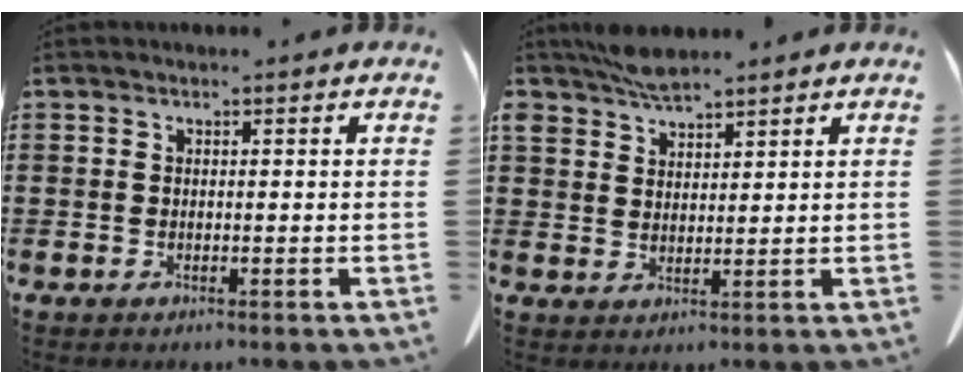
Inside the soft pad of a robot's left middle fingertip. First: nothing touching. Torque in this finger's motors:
{"motor_torque": [0.64, -0.41, 0.29, 0.07]}